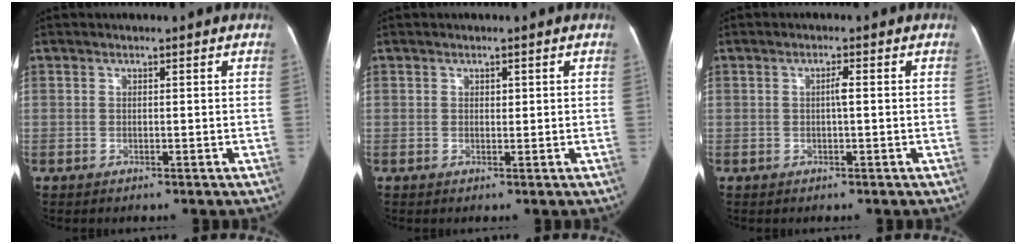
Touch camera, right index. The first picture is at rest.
{"total": 0.9, "force": [0.3, 0.7, 0.5], "torque": [-0.006, 0.003, 0.005]}
{"total": 1.5, "force": [0.0, 0.2, 1.5], "torque": [-0.026, 0.004, 0.001]}